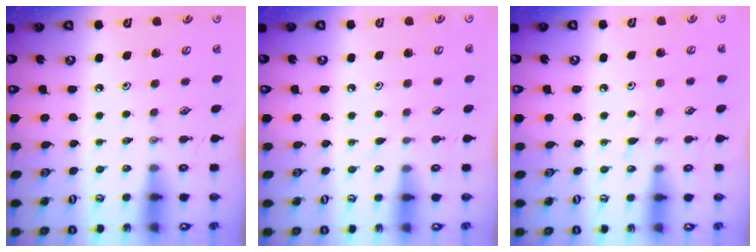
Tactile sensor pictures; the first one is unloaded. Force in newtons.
{"total": 3.8, "press": 3.7, "slide": 0.6}
{"total": 2.7, "press": 2.7, "slide": 0.3}